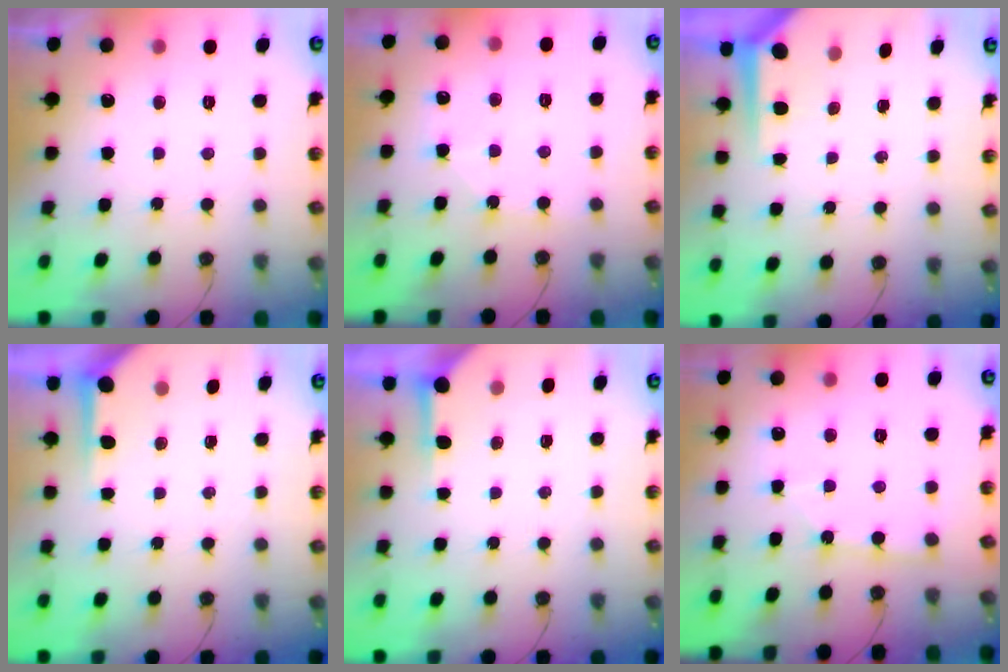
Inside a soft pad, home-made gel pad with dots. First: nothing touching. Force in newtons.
{"total": 5.8, "press": 5.7, "slide": 0.7}
{"total": 3.9, "press": 3.9, "slide": 0.3}
{"total": 3.9, "press": 3.9, "slide": 0.4}
{"total": 3.7, "press": 3.7, "slide": 0.4}
{"total": 1.9, "press": 1.9, "slide": 0.3}